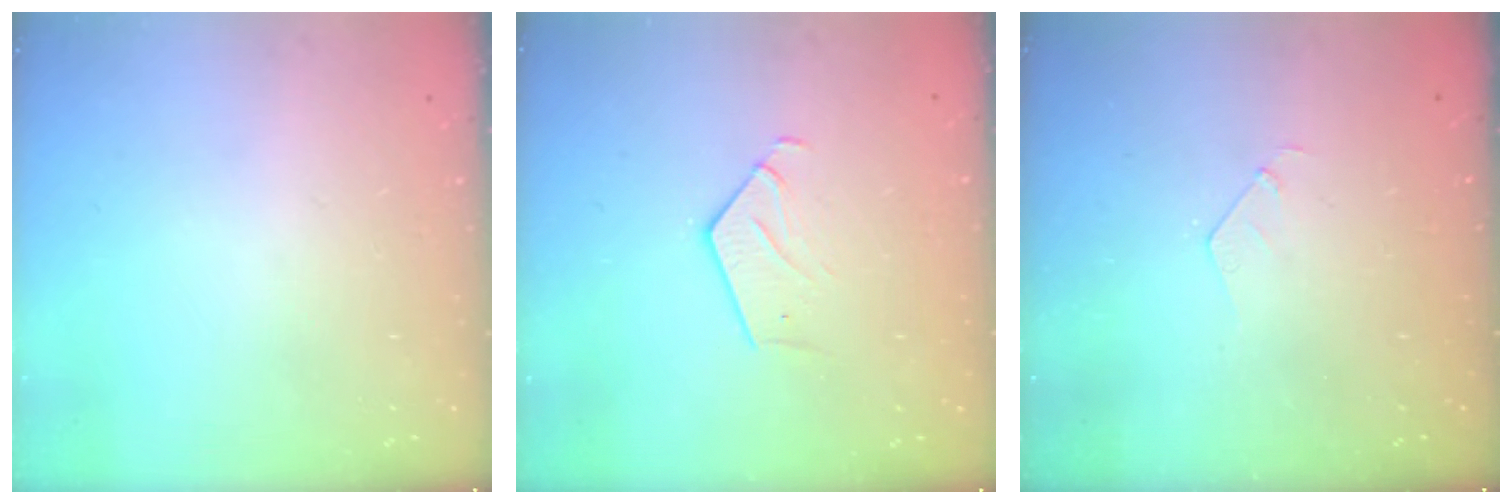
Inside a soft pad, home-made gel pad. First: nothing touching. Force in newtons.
{"total": 3.1, "press": 3.1, "slide": 0.1}
{"total": 2.8, "press": 2.8, "slide": 0.1}